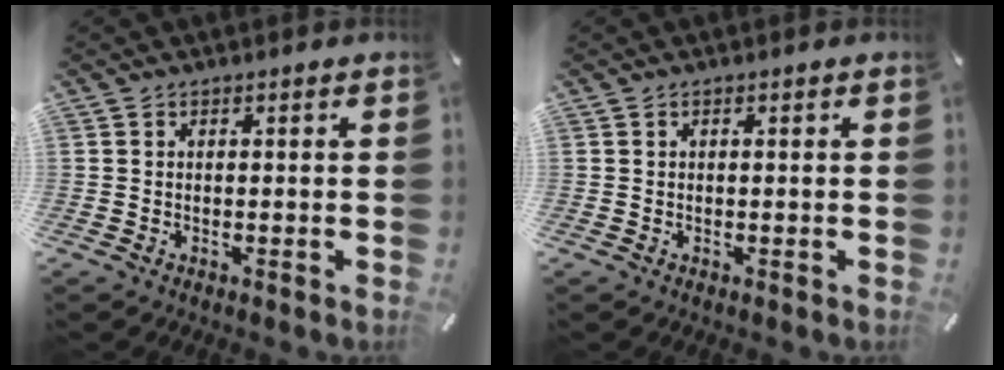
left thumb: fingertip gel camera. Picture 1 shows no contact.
{"total": 0.0}